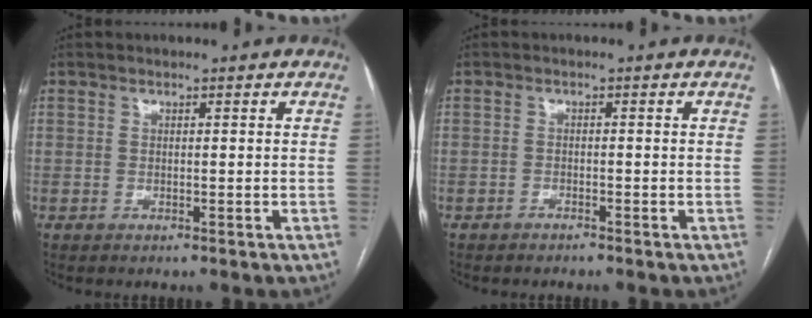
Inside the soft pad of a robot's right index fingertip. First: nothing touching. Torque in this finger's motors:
{"motor_torque": [0.31, -0.29, 0.02, -0.03]}